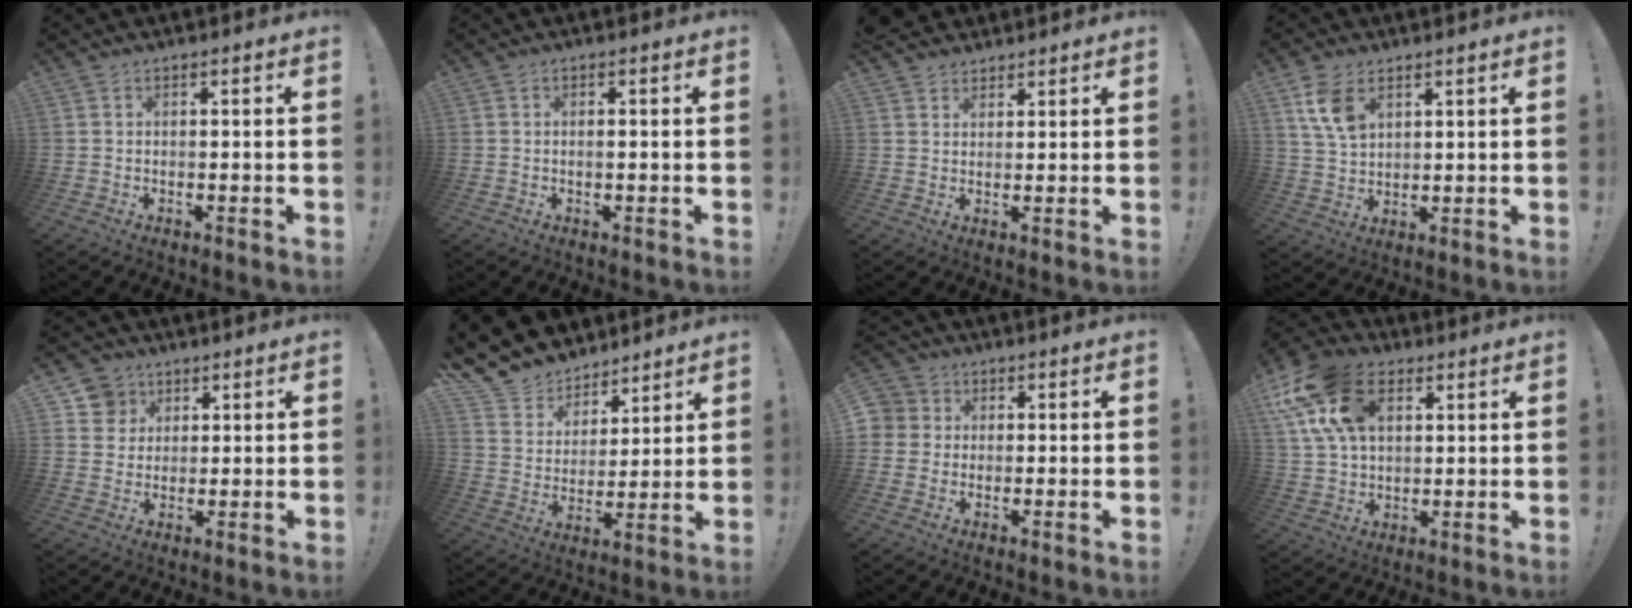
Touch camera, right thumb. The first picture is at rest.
{"total": 0.7, "force": [0.0, -0.1, 0.7], "torque": [-0.007, -0.002, -0.001]}
{"total": 4.1, "force": [3.2, 2.6, 0.2], "torque": [-0.006, -0.017, 0.062]}
{"total": 8.7, "force": [4.5, 5.2, 5.3], "torque": [-0.103, -0.012, 0.088]}
{"total": 7.2, "force": [3.6, 6.2, 0.8], "torque": [-0.007, -0.025, 0.071]}
{"total": 11.2, "force": [8.8, 6.8, 1.6], "torque": [-0.047, -0.073, 0.172]}
{"total": 4.7, "force": [0.5, 4.6, 1.0], "torque": [-0.025, 0.006, 0.009]}
{"total": 19.9, "force": [8.1, 13.6, 12.0], "torque": [-0.225, -0.022, 0.152]}